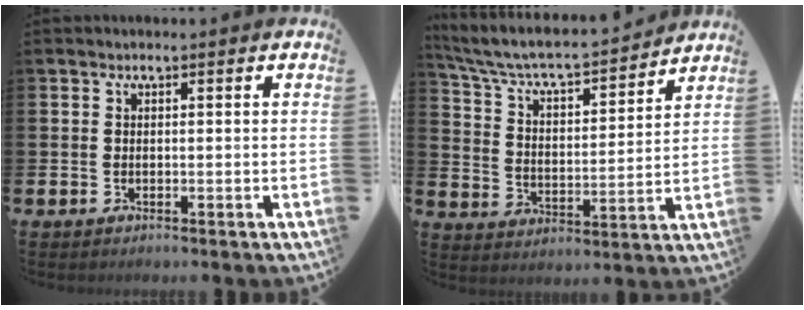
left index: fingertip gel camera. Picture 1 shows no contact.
{"total": 7.0, "force": [6.4, 1.3, 2.4], "torque": [-0.080, -0.048, 0.106]}